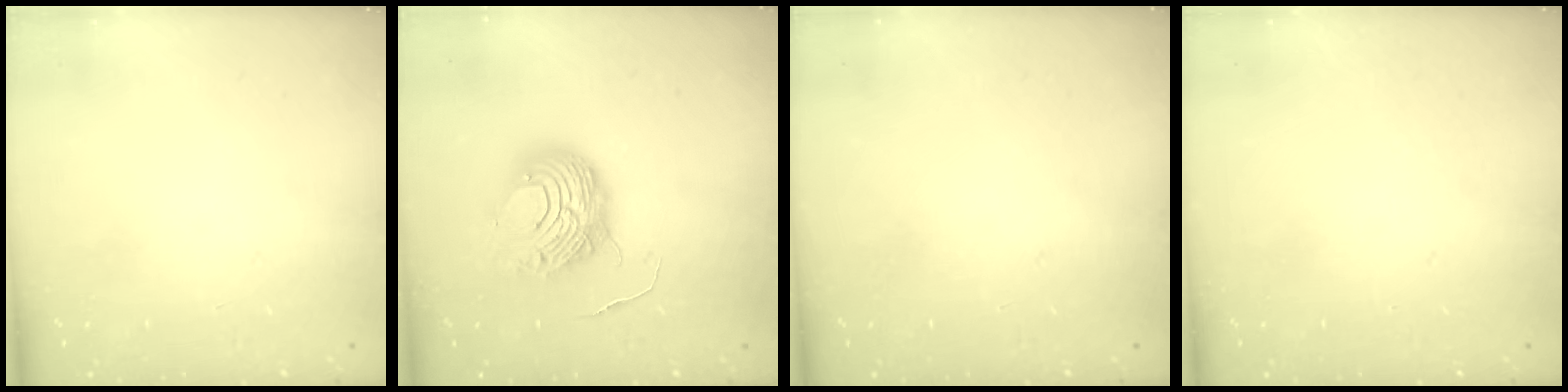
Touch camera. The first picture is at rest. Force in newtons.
{"total": 9.7, "press": 9.6, "slide": 1.1}
{"total": 0.0}
{"total": 0.0}